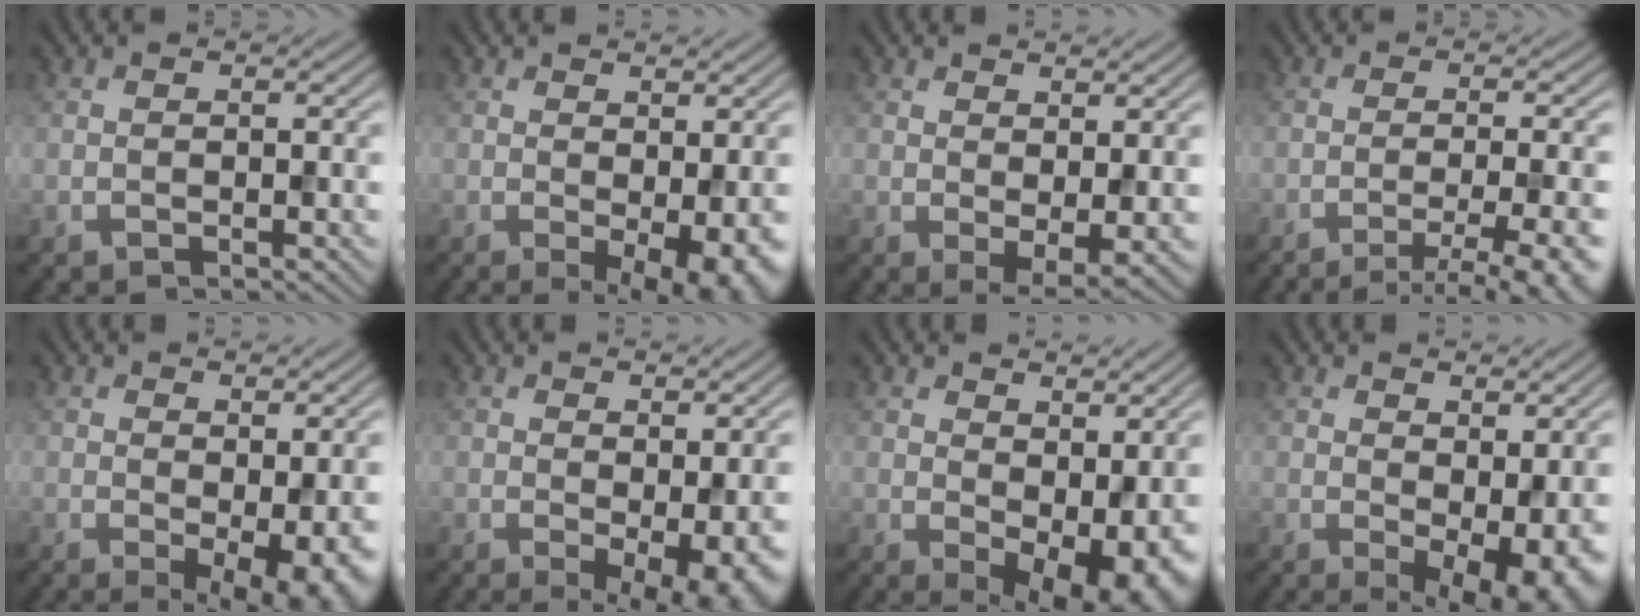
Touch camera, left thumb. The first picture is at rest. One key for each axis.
{"total": 5.2, "fx": -0.6, "fy": 1.6, "fz": 4.9, "tx": -0.067, "ty": -0.011, "tz": -0.001}
{"total": 3.5, "fx": 1.4, "fy": 1.2, "fz": 3.0, "tx": -0.054, "ty": -0.012, "tz": 0.031}
{"total": 8.8, "fx": -5.6, "fy": 1.6, "fz": 6.6, "tx": -0.086, "ty": 0.000, "tz": -0.072}
{"total": 5.7, "fx": -0.4, "fy": 2.1, "fz": 5.3, "tx": -0.075, "ty": -0.011, "tz": 0.004}
{"total": 5.5, "fx": -0.4, "fy": 1.9, "fz": 5.2, "tx": -0.071, "ty": -0.010, "tz": 0.003}
{"total": 10.1, "fx": 0.5, "fy": 5.8, "fz": 8.3, "tx": -0.115, "ty": -0.020, "tz": 0.028}
{"total": 8.2, "fx": 0.0, "fy": 4.1, "fz": 7.1, "tx": -0.093, "ty": -0.017, "tz": 0.016}